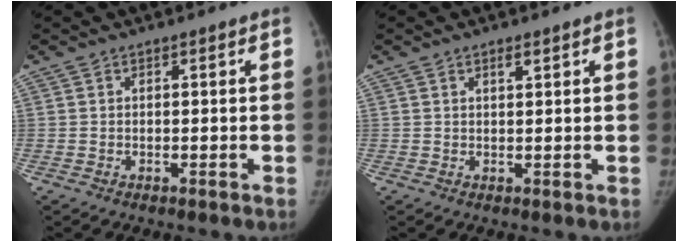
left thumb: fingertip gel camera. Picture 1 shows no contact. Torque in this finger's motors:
{"motor_torque": [0.17, -0.01, 0.19, 0.08, 0.06]}